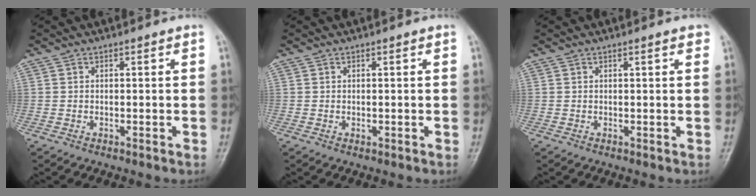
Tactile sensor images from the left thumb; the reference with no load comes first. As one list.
[{"total": 0.5, "force": [0.1, 0.4, 0.3], "torque": [-0.003, -0.001, 0.002]}, {"total": 1.5, "force": [0.9, 0.4, 1.2], "torque": [-0.015, -0.001, 0.009]}]